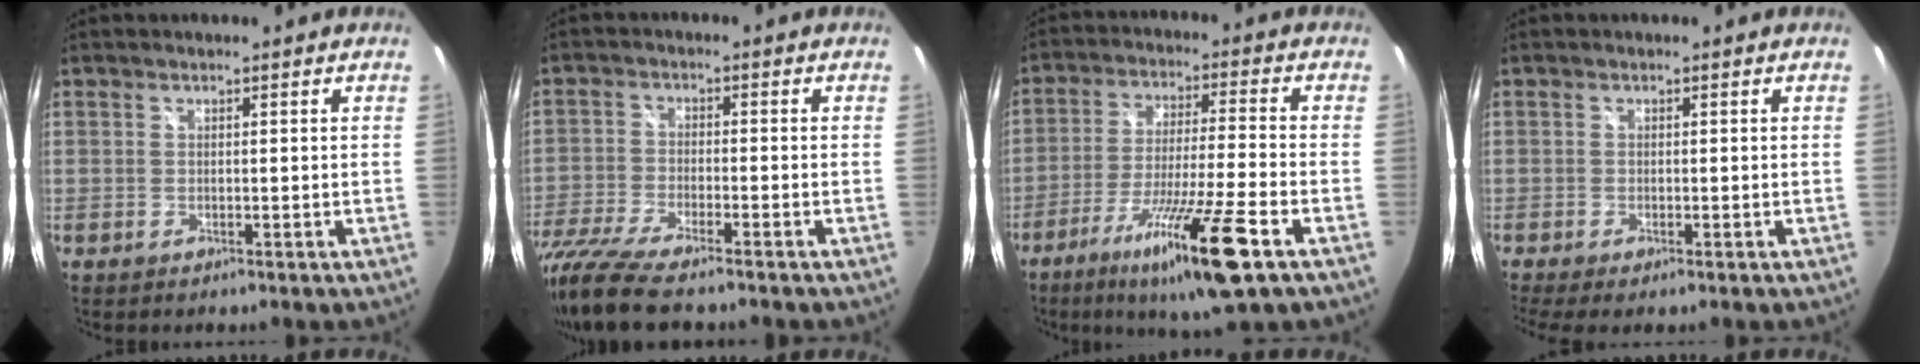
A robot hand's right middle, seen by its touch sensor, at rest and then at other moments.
{"total": 13.3, "force": [-10.9, 2.2, 7.4], "torque": [-0.172, -0.048, -0.203]}
{"total": 16.8, "force": [-9.8, 0.2, 13.6], "torque": [-0.263, -0.045, -0.169]}
{"total": 3.7, "force": [-2.5, 0.2, 2.7], "torque": [-0.055, -0.020, -0.041]}